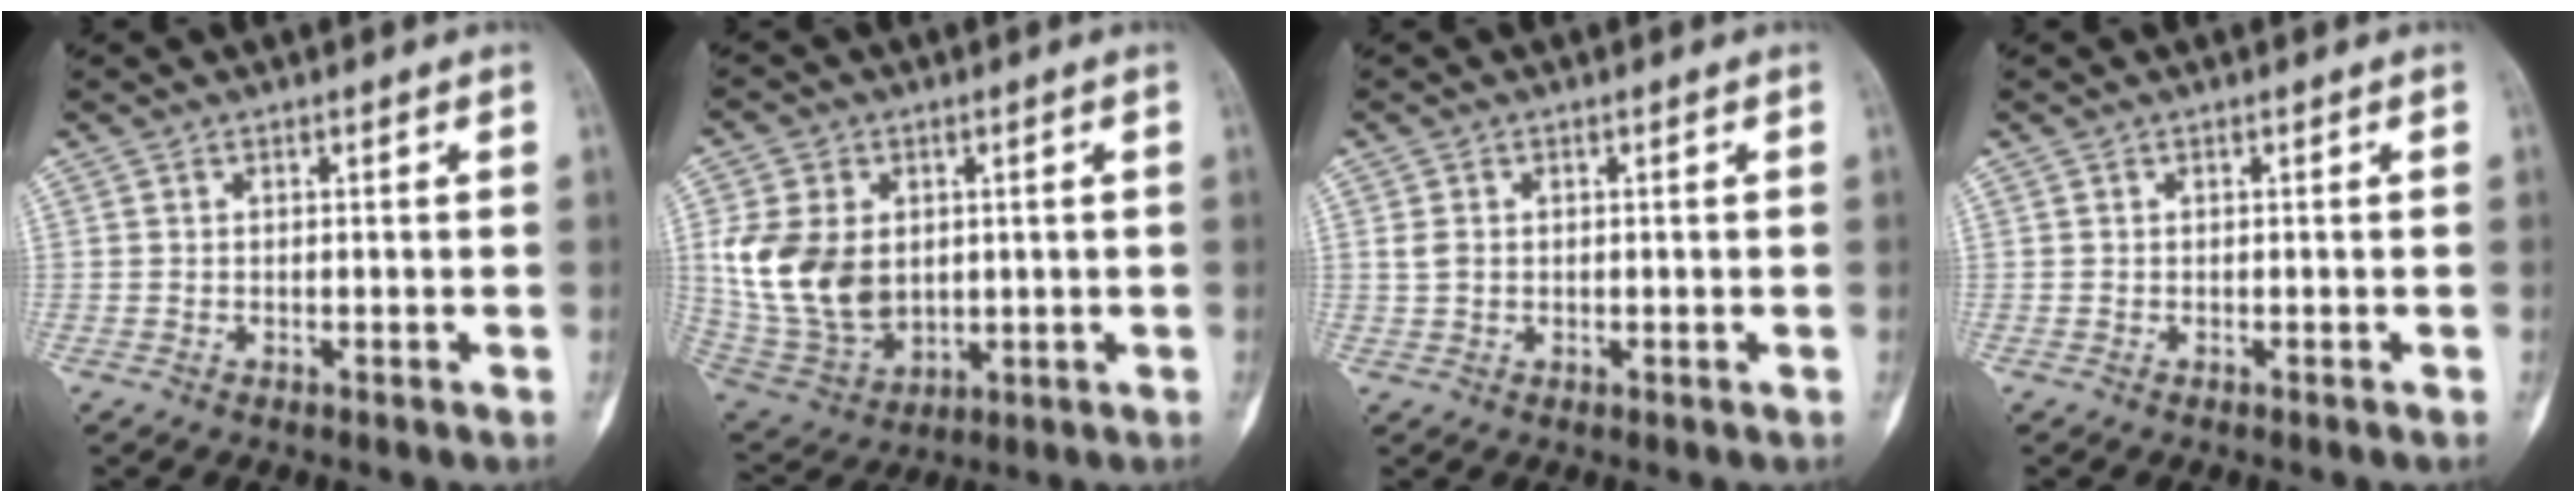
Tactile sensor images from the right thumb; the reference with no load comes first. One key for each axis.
{"total": 15.1, "fx": 1.9, "fy": 11.0, "fz": 10.2, "tx": -0.179, "ty": -0.011, "tz": 0.057}
{"total": 2.1, "fx": 0.3, "fy": 1.7, "fz": 1.2, "tx": -0.021, "ty": 0.002, "tz": 0.010}
{"total": 0.0}